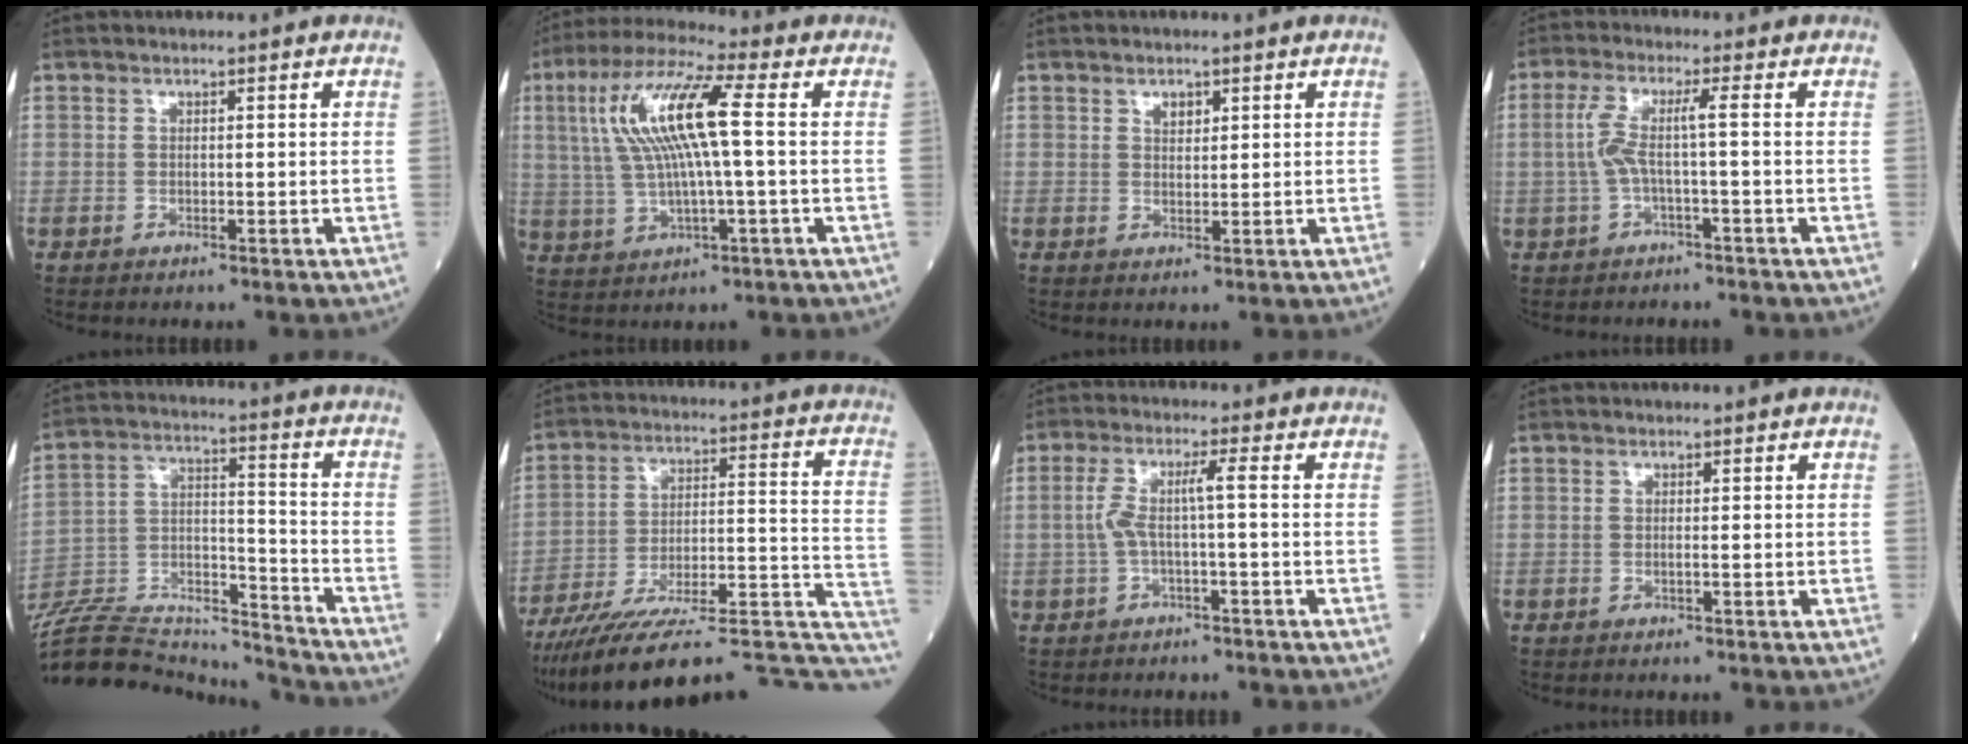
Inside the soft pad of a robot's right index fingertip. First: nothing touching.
{"total": 12.8, "force": [1.9, 1.5, 12.5], "torque": [-0.261, 0.026, 0.035]}
{"total": 1.7, "force": [1.0, 1.0, 1.0], "torque": [-0.018, 0.000, 0.020]}
{"total": 4.6, "force": [-0.6, -0.1, 4.5], "torque": [-0.103, 0.018, -0.008]}
{"total": 21.7, "force": [-21.0, 2.6, 5.1], "torque": [-0.126, 0.018, -0.344]}
{"total": 25.8, "force": [-19.5, 4.9, 16.2], "torque": [-0.183, 0.019, -0.281]}
{"total": 4.3, "force": [-0.6, -0.2, 4.2], "torque": [-0.092, 0.021, -0.006]}
{"total": 0.0}